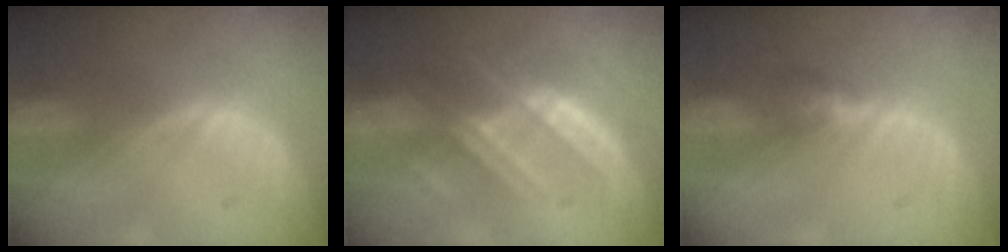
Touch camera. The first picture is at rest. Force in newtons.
{"total": 7.5, "press": 7.2, "slide": 1.9}
{"total": 2.7, "press": 2.6, "slide": 0.8}